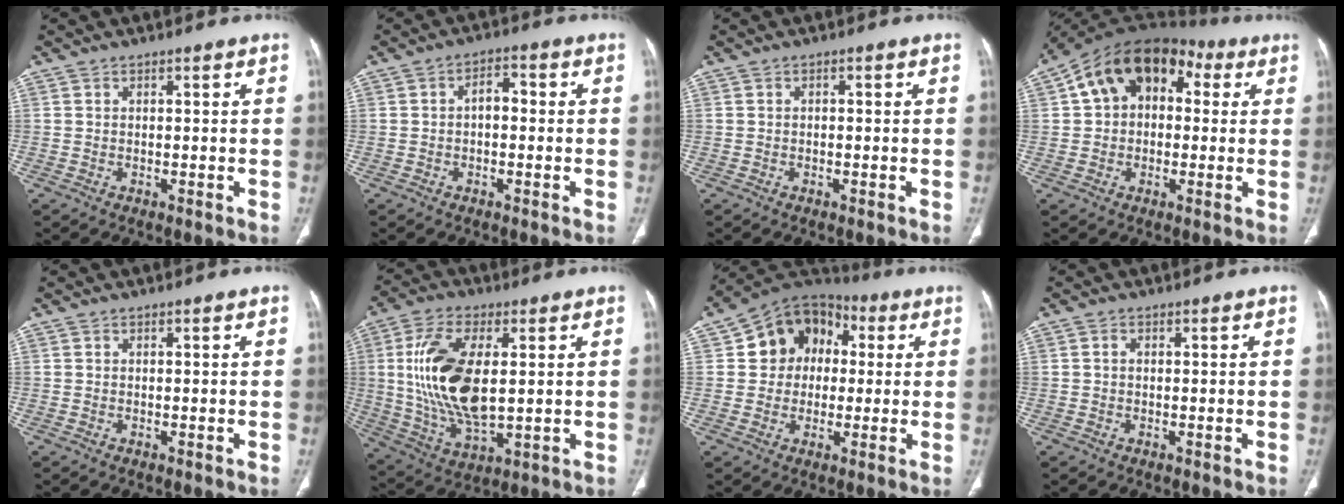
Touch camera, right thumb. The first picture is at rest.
{"total": 3.7, "force": [-0.3, 2.2, 2.9], "torque": [-0.035, 0.017, -0.012]}
{"total": 0.5, "force": [-0.1, 0.3, 0.4], "torque": [-0.006, 0.001, -0.004]}
{"total": 15.4, "force": [4.2, 10.5, 10.5], "torque": [-0.140, 0.043, 0.059]}
{"total": 0.0}
{"total": 17.9, "force": [2.1, 8.6, 15.5], "torque": [-0.307, -0.012, 0.047]}
{"total": 12.4, "force": [1.8, 10.6, 6.1], "torque": [-0.050, 0.024, 0.020]}
{"total": 0.7, "force": [0.0, 0.5, 0.4], "torque": [-0.009, 0.002, 0.000]}